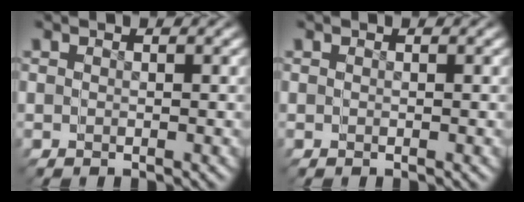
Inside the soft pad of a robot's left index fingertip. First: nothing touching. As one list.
[{"total": 0.0}]